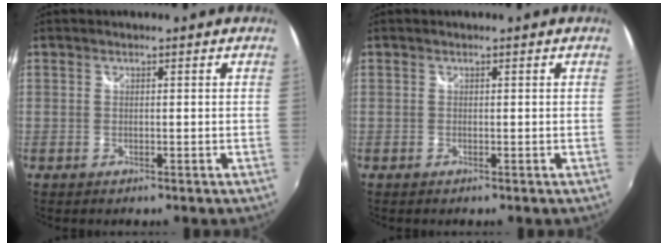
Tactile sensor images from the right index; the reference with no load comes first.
{"total": 0.0}